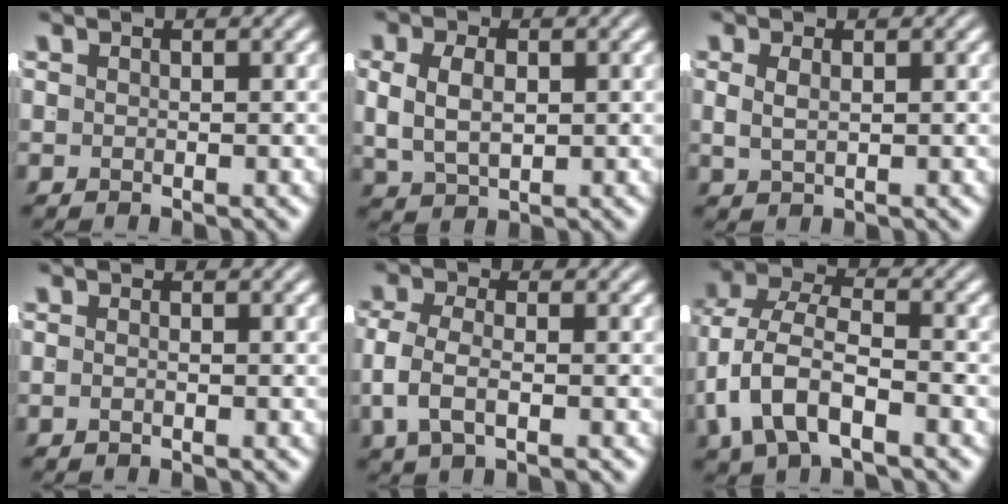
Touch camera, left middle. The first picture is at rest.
{"total": 4.8, "force": [0.4, 3.6, 3.2], "torque": [-0.063, -0.004, 0.014]}
{"total": 1.1, "force": [0.4, -0.1, 1.0], "torque": [-0.016, -0.007, 0.018]}
{"total": 0.8, "force": [-0.5, -0.4, 0.5], "torque": [-0.005, 0.001, -0.010]}
{"total": 3.6, "force": [-0.9, 1.6, 3.1], "torque": [-0.075, -0.018, -0.003]}
{"total": 7.0, "force": [-1.0, 4.9, 4.9], "torque": [-0.124, -0.027, -0.008]}